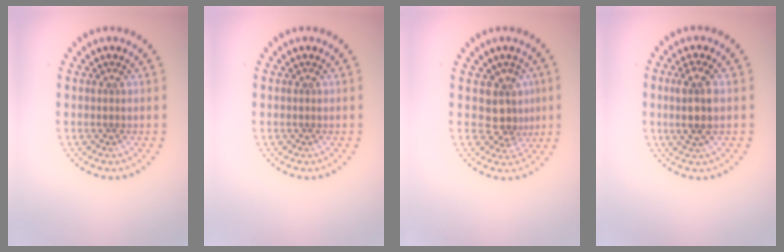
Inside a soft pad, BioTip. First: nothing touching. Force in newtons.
{"total": 0.0}
{"total": 3.0, "press": 2.2, "slide": 2.0}
{"total": 2.8, "press": 2.5, "slide": 1.1}